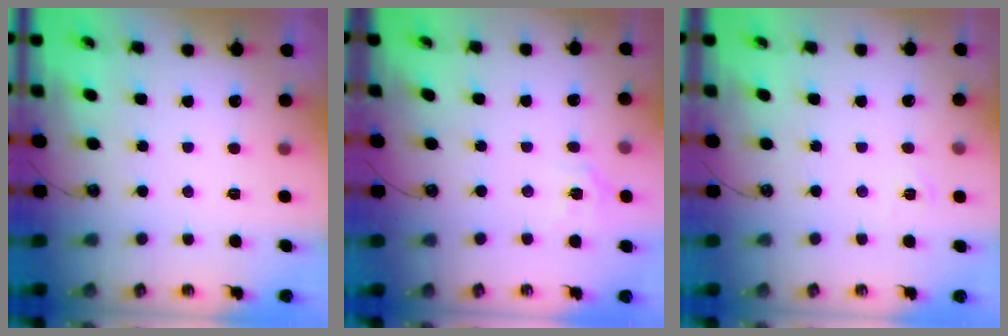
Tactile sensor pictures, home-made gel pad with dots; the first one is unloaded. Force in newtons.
{"total": 6.6, "press": 6.5, "slide": 0.7}
{"total": 4.3, "press": 4.3, "slide": 0.4}